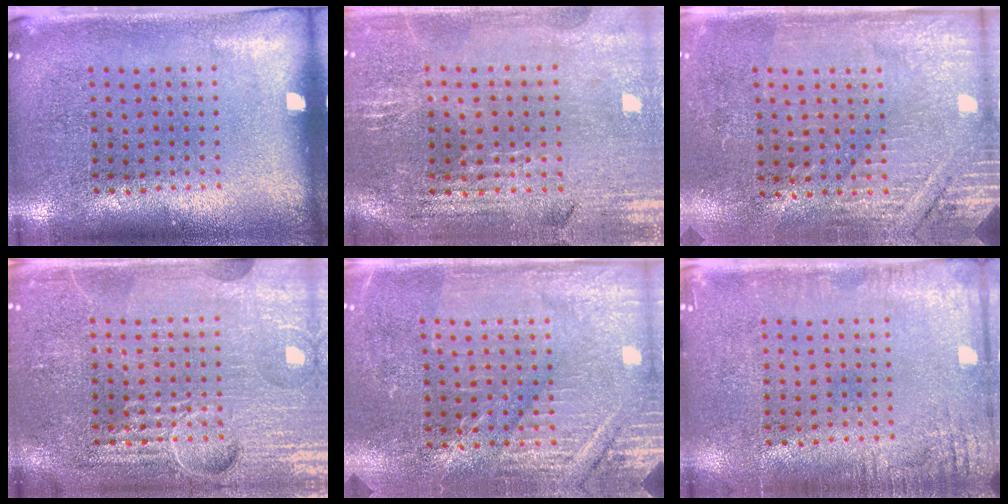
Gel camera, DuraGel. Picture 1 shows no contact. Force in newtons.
{"total": 1.3, "press": 1.3, "slide": 0.3}
{"total": 2.8, "press": 2.7, "slide": 0.8}
{"total": 7.1, "press": 7.1, "slide": 0.8}
{"total": 3.1, "press": 3.0, "slide": 0.4}
{"total": 2.0, "press": 2.0, "slide": 0.2}